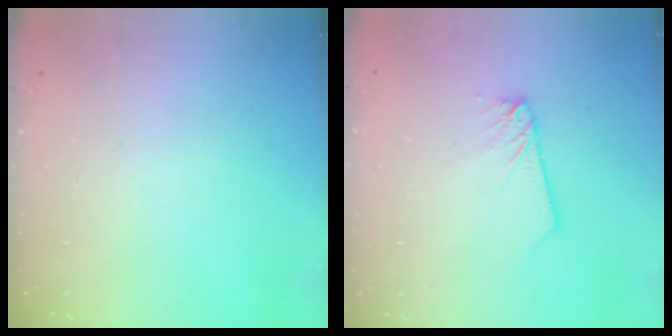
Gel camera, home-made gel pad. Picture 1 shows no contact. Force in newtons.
{"total": 2.6, "press": 2.6, "slide": 0.2}